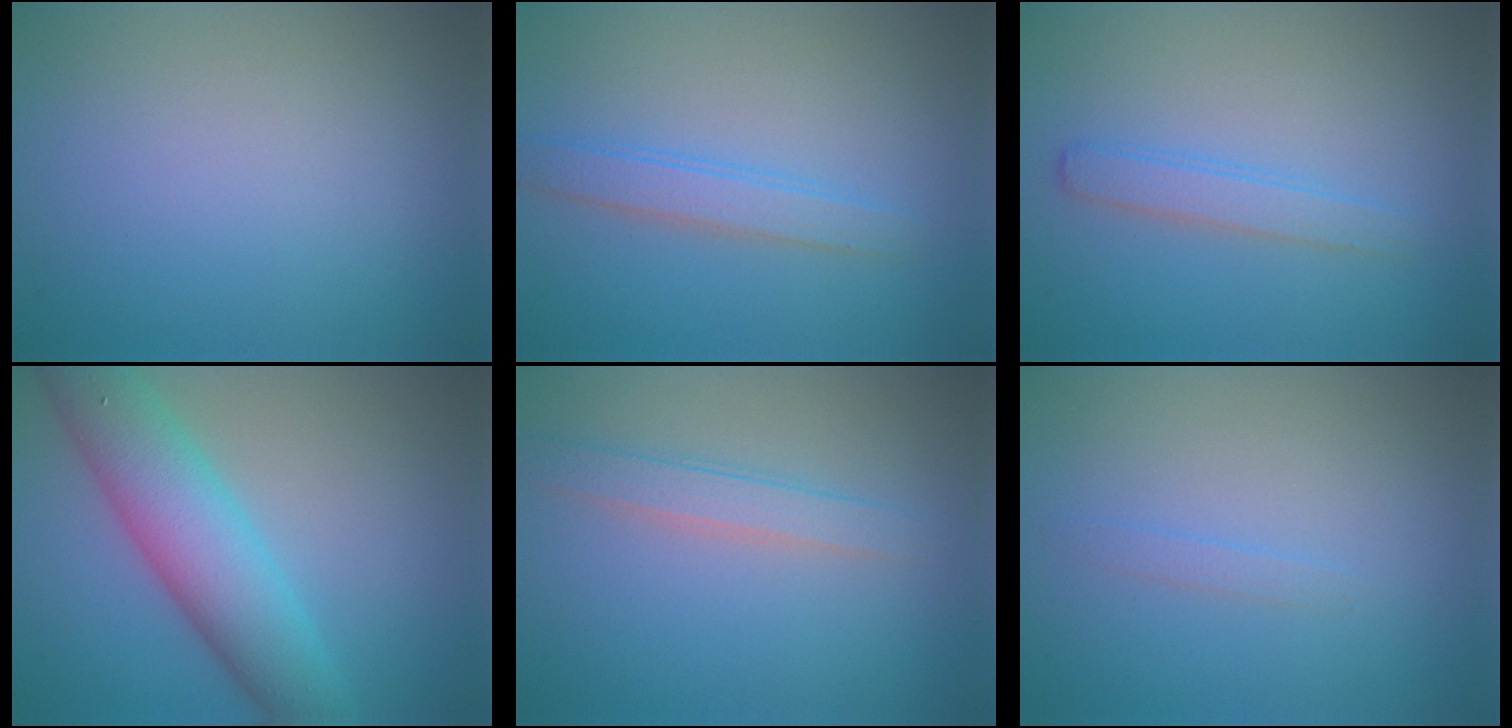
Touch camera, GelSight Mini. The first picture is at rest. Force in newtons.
{"total": 2.4, "press": 2.4, "slide": 0.1}
{"total": 2.0, "press": 2.0, "slide": 0.0}
{"total": 7.8, "press": 7.8, "slide": 0.2}
{"total": 2.3, "press": 2.2, "slide": 0.1}
{"total": 0.7, "press": 0.7, "slide": 0.1}